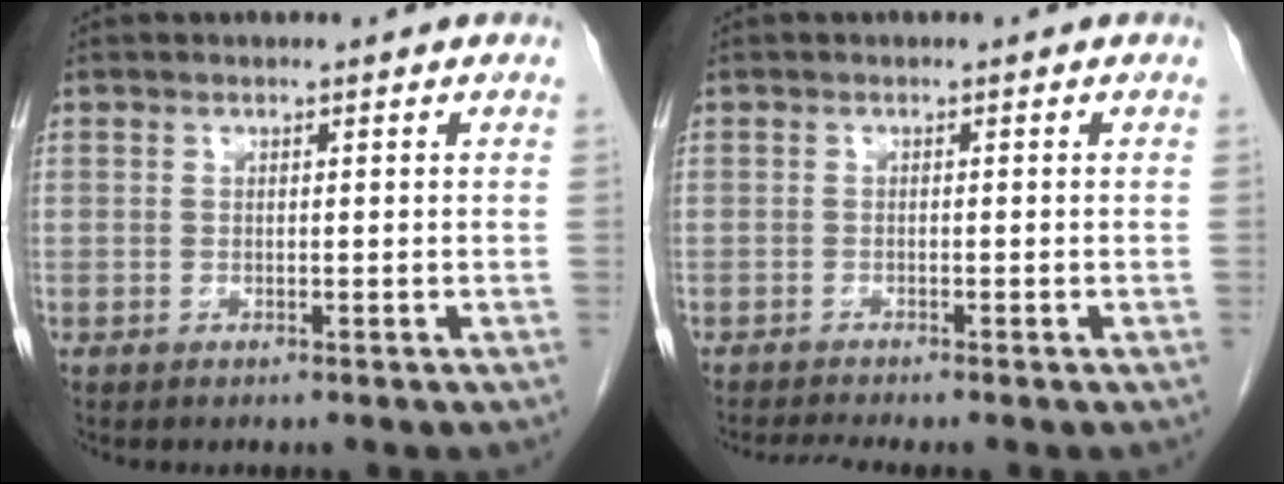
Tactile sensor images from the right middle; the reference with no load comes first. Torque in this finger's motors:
{"motor_torque": [0.02, 0.01, 0.00, 0.00]}